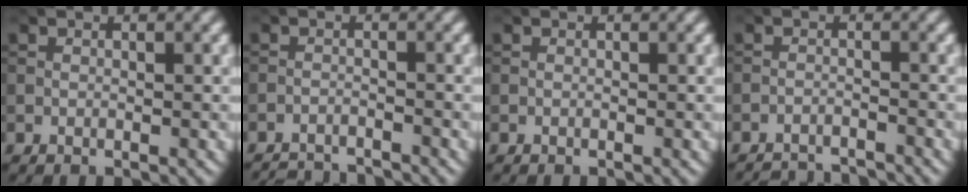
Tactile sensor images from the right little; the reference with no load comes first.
{"total": 5.0, "force": [-4.8, 0.6, 0.9], "torque": [-0.018, -0.010, -0.077]}
{"total": 0.0}
{"total": 5.7, "force": [-5.6, 0.8, 0.9], "torque": [-0.013, -0.007, -0.083]}